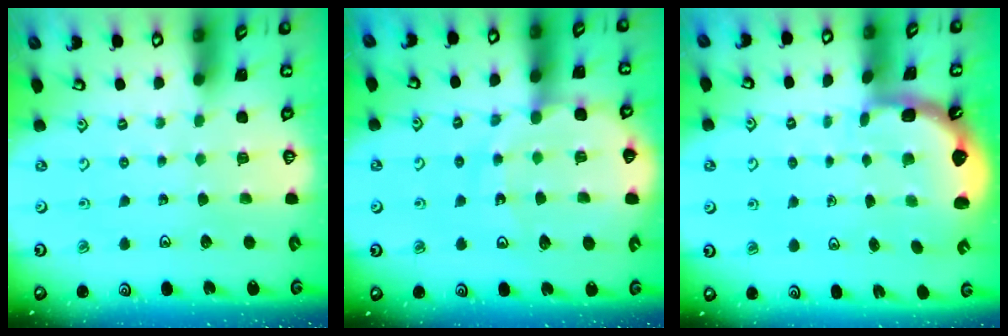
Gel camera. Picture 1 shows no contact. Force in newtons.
{"total": 12.8, "press": 12.8, "slide": 1.4}
{"total": 2.5, "press": 1.7, "slide": 1.8}